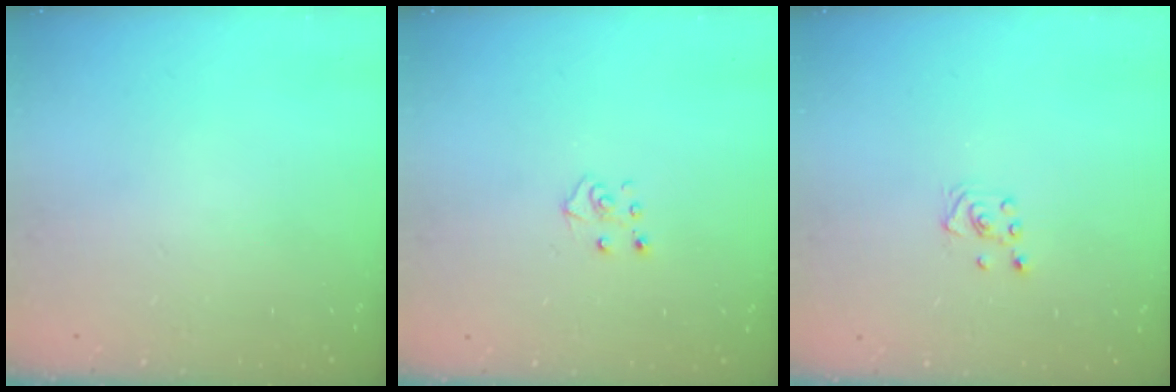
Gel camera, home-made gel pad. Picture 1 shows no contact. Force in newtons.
{"total": 5.1, "press": 5.1, "slide": 0.4}
{"total": 3.1, "press": 3.1, "slide": 0.3}